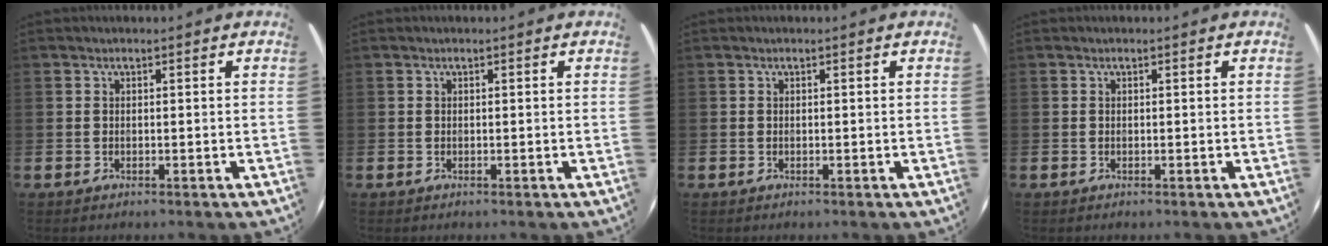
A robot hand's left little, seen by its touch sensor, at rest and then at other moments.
{"total": 0.0}
{"total": 0.0}
{"total": 0.0}